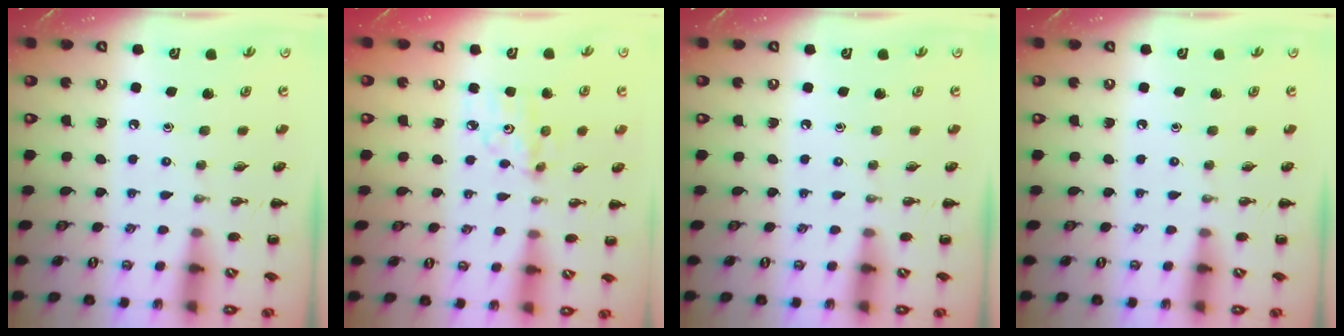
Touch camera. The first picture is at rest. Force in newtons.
{"total": 6.5, "press": 6.4, "slide": 1.0}
{"total": 0.0}
{"total": 0.0}